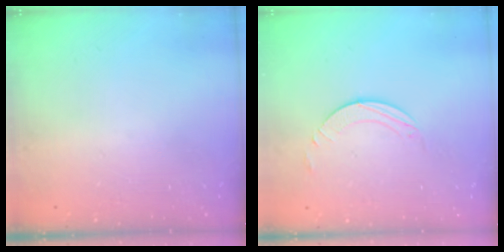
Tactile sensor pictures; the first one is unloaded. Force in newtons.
{"total": 2.8, "press": 2.8, "slide": 0.2}